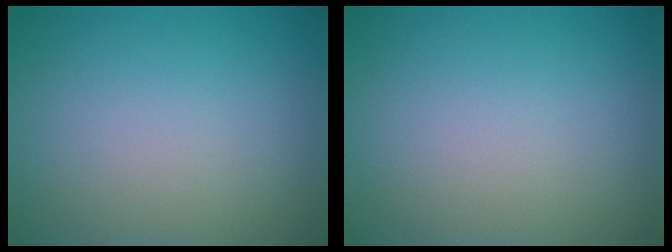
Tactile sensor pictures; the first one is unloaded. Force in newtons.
{"total": 0.0}